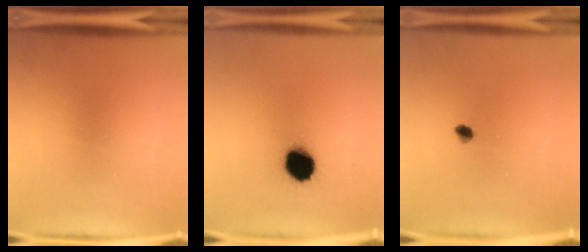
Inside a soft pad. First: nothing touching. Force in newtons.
{"total": 11.1}
{"total": 1.9}